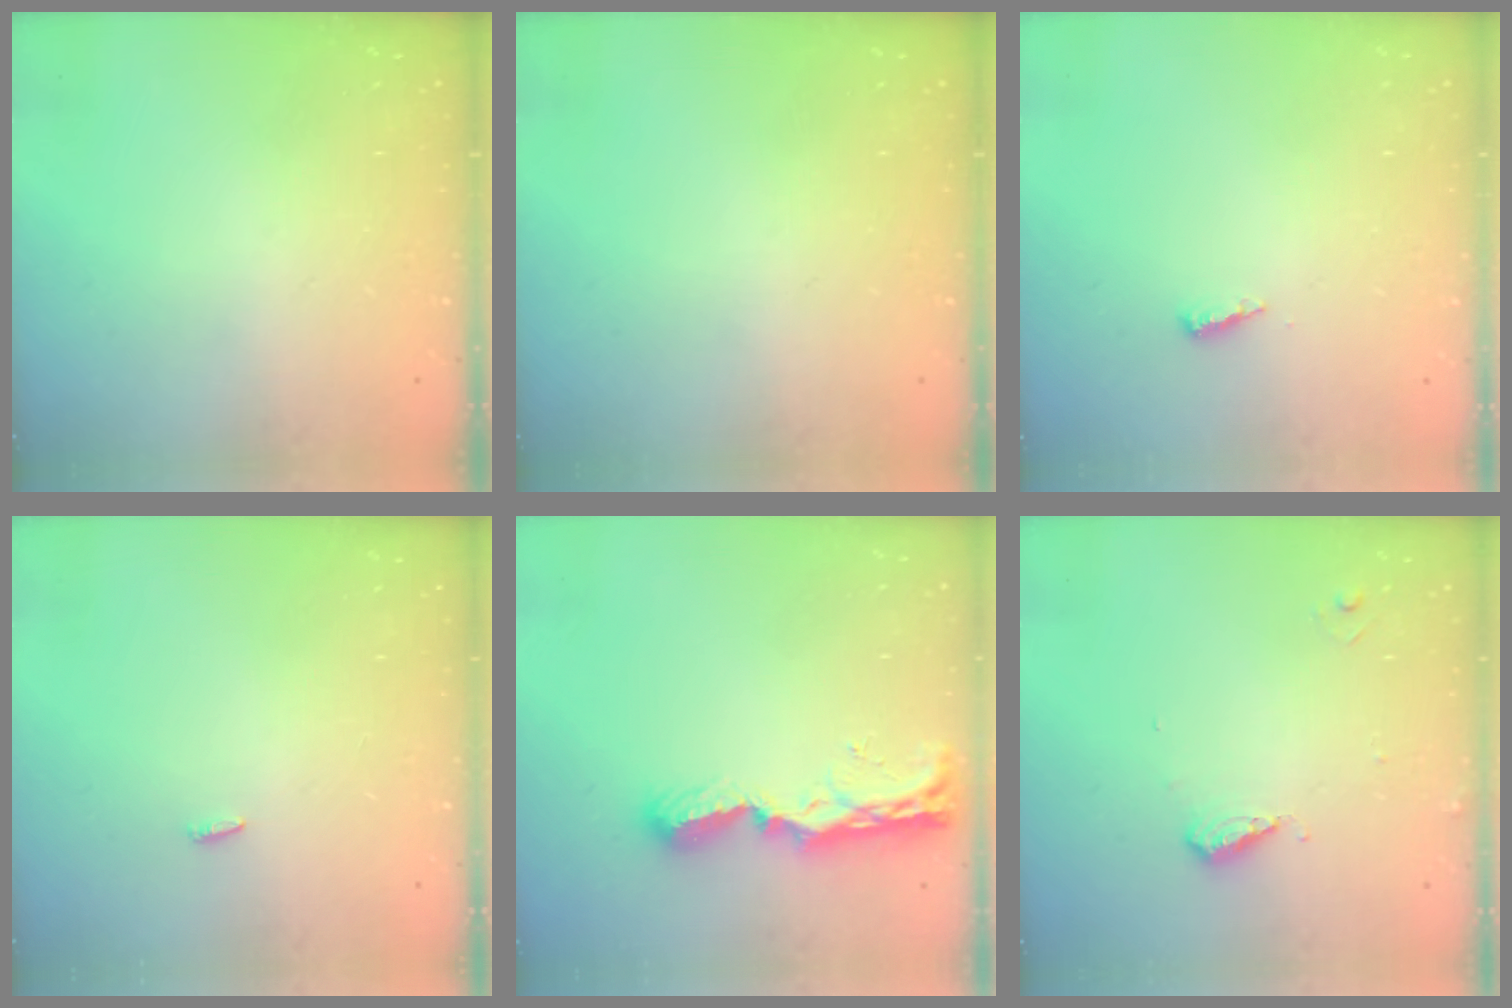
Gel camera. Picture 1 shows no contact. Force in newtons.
{"total": 0.0}
{"total": 3.1, "press": 3.1, "slide": 0.3}
{"total": 1.8, "press": 1.7, "slide": 0.6}
{"total": 8.6, "press": 8.5, "slide": 1.0}
{"total": 5.0, "press": 4.9, "slide": 0.6}